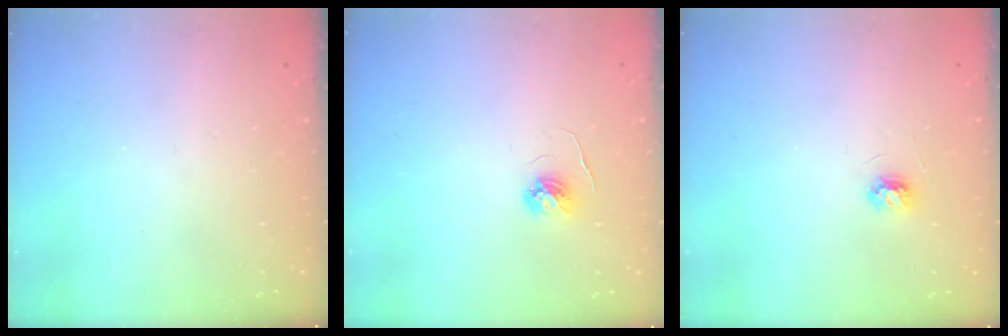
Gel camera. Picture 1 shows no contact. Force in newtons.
{"total": 4.4, "press": 4.4, "slide": 0.3}
{"total": 3.3, "press": 3.3, "slide": 0.4}